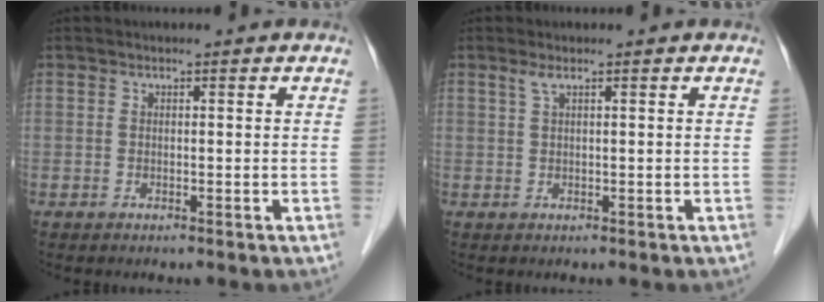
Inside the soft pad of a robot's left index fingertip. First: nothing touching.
{"total": 1.1, "force": [0.7, 0.0, 0.9], "torque": [-0.025, 0.011, 0.014]}